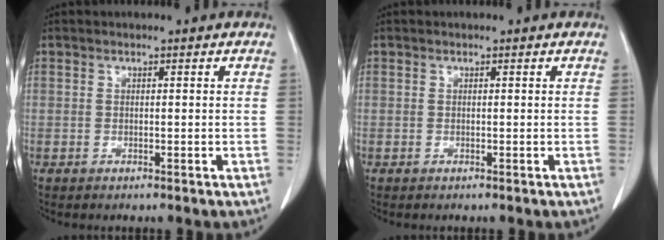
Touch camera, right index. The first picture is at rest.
{"total": 0.0}